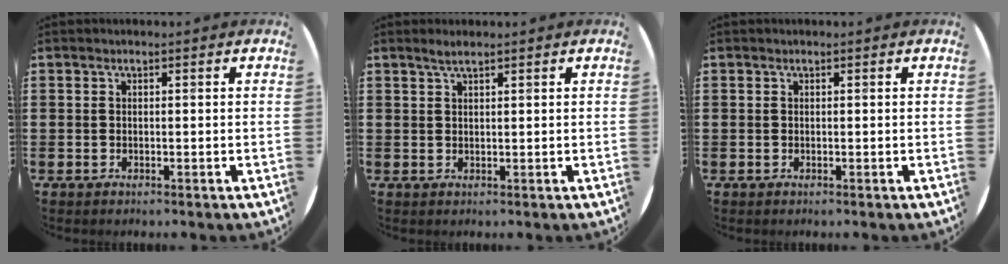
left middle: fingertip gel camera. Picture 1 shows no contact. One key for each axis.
{"total": 1.5, "fx": 1.2, "fy": 0.0, "fz": 0.8, "tx": -0.017, "ty": 0.002, "tz": 0.021}
{"total": 0.0}